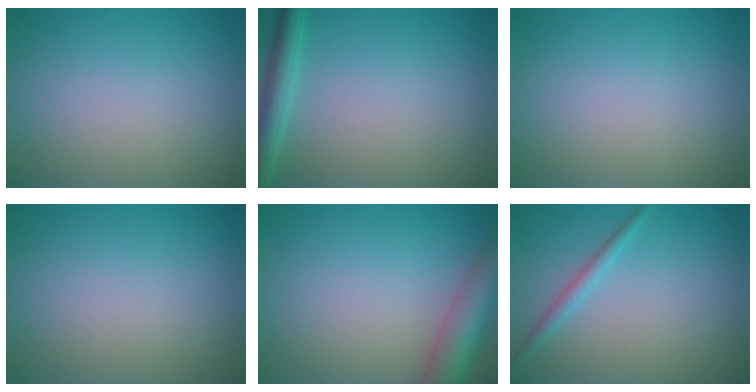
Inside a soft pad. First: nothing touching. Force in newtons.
{"total": 3.0, "press": 3.0, "slide": 0.2}
{"total": 0.0}
{"total": 0.0}
{"total": 6.0, "press": 6.0, "slide": 0.3}
{"total": 1.5, "press": 1.5, "slide": 0.1}